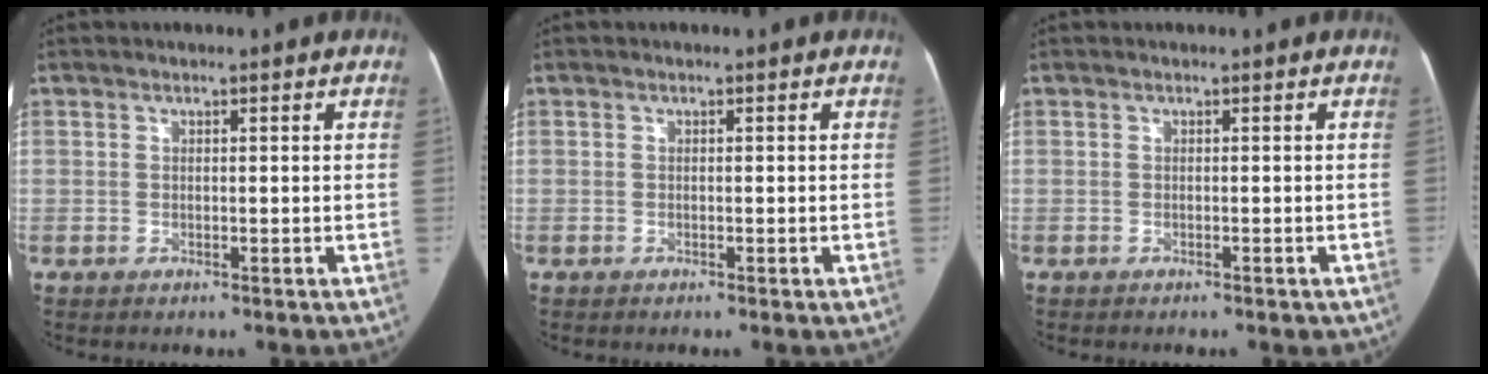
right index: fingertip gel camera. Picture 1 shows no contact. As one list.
[{"total": 0.7, "force": [-0.4, -0.1, 0.5], "torque": [-0.009, -0.001, -0.004]}, {"total": 1.4, "force": [-1.0, 0.4, 0.8], "torque": [-0.007, -0.002, -0.009]}]